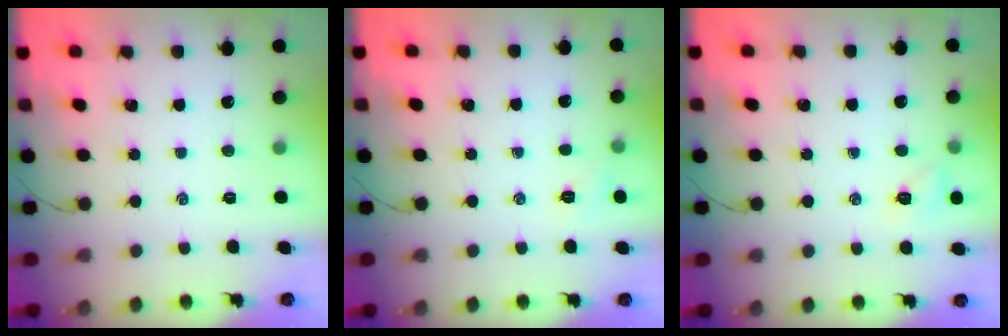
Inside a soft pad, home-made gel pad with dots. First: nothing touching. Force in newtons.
{"total": 3.8, "press": 3.6, "slide": 1.2}
{"total": 5.1, "press": 4.8, "slide": 1.5}